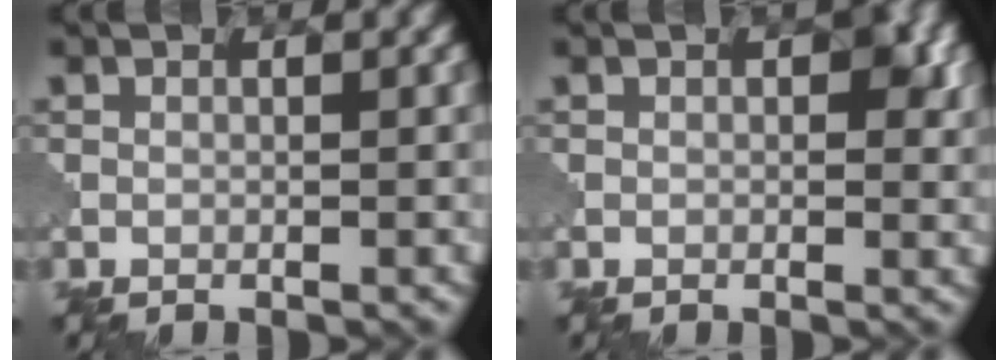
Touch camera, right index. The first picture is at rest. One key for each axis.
{"total": 3.0, "fx": 0.5, "fy": 1.7, "fz": 2.5, "tx": -0.025, "ty": -0.004, "tz": 0.007}